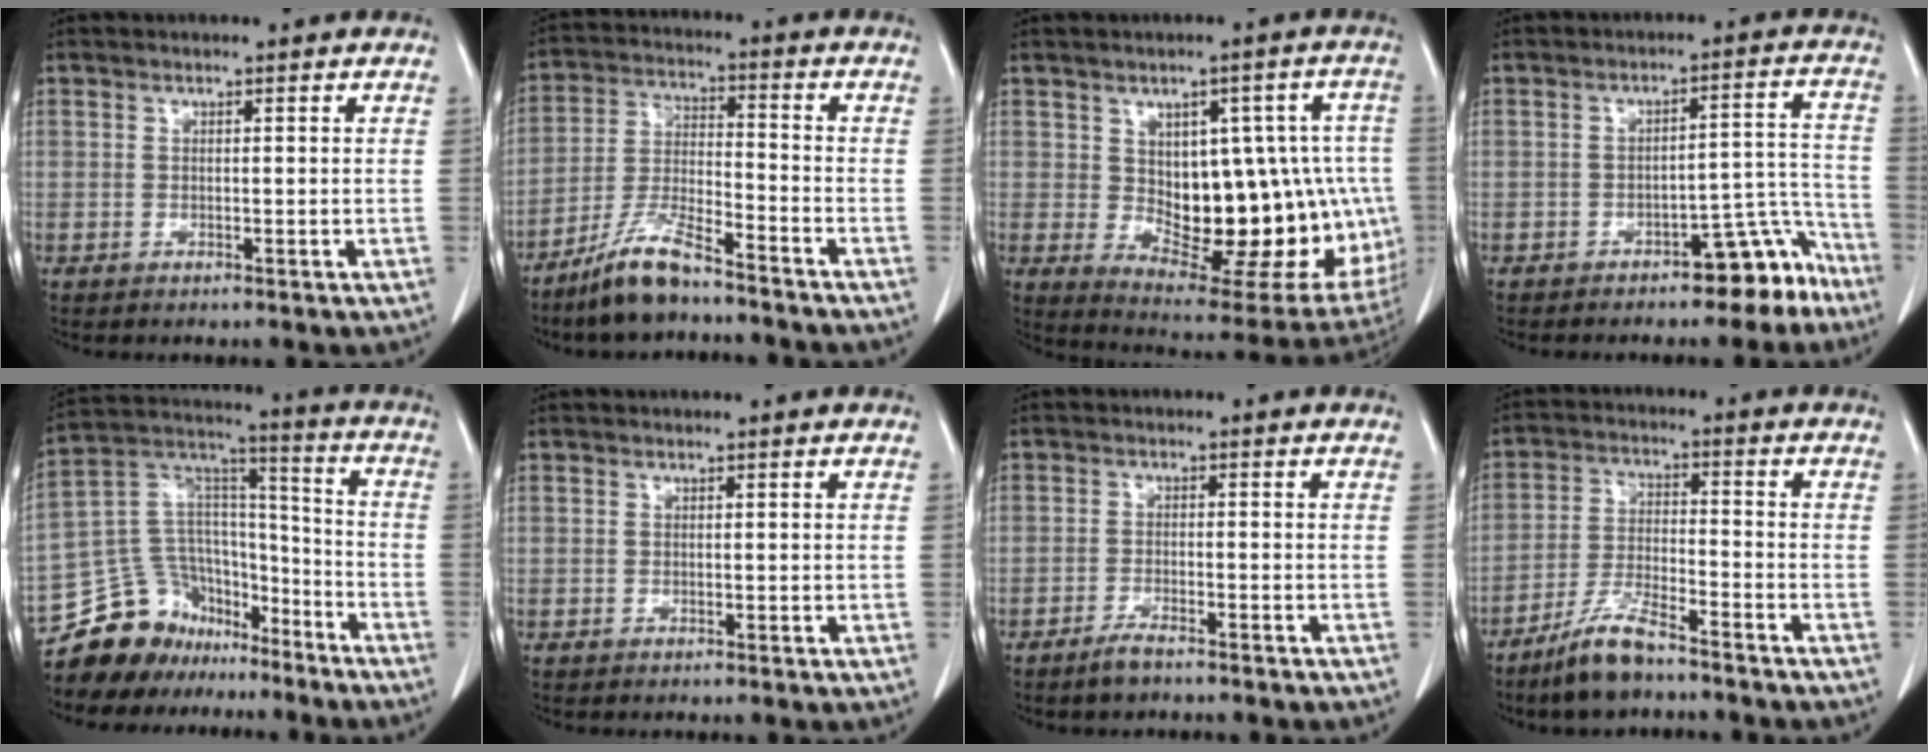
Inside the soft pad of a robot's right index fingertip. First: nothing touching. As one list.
[{"total": 9.8, "force": [-7.7, 1.3, 5.9], "torque": [-0.126, -0.017, -0.149]}, {"total": 21.5, "force": [-1.1, 9.9, 19.0], "torque": [-0.194, 0.022, 0.021]}, {"total": 8.2, "force": [-6.3, 2.8, 4.5], "torque": [-0.038, 0.035, -0.086]}, {"total": 17.6, "force": [-14.3, 9.4, 4.1], "torque": [-0.084, 0.084, -0.241]}, {"total": 0.0}, {"total": 3.5, "force": [-2.9, 0.5, 1.9], "torque": [-0.035, -0.004, -0.044]}, {"total": 8.4, "force": [-6.7, 1.1, 5.0], "torque": [-0.106, -0.016, -0.127]}]